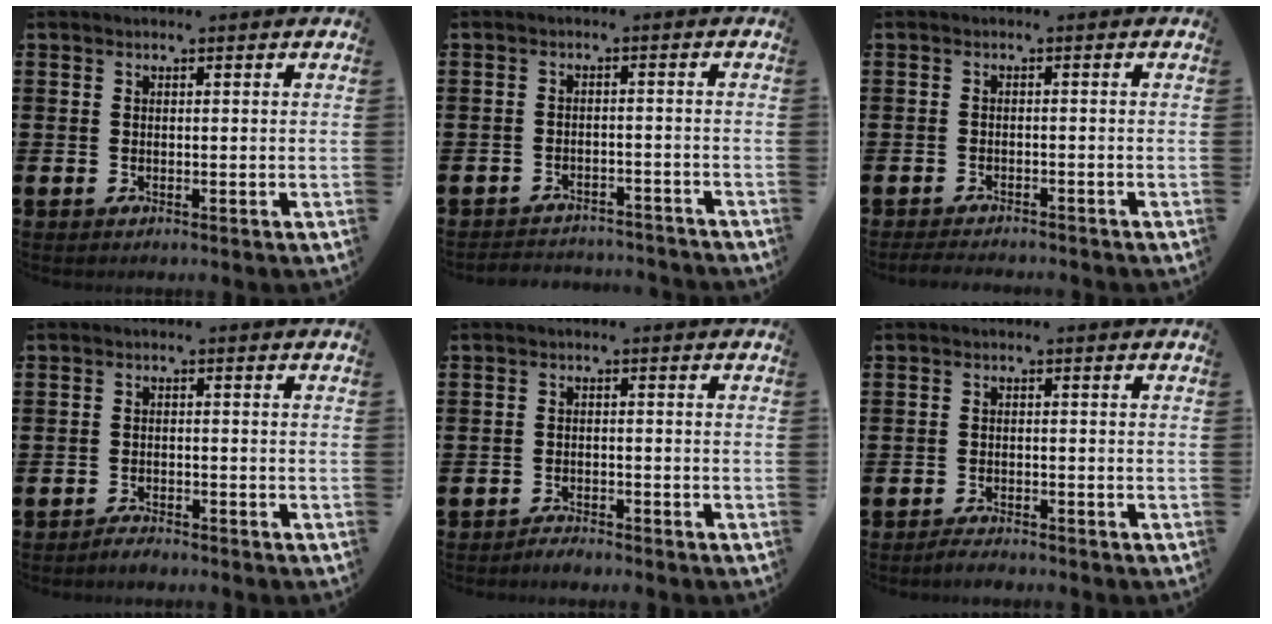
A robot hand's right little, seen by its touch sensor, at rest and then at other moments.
{"total": 2.3, "force": [-2.3, 0.1, -0.3], "torque": [-0.002, 0.003, -0.052]}
{"total": 1.5, "force": [-1.5, 0.1, 0.2], "torque": [-0.006, 0.002, -0.031]}
{"total": 1.5, "force": [-1.5, 0.1, 0.0], "torque": [-0.004, 0.003, -0.030]}
{"total": 1.7, "force": [-1.7, 0.0, -0.1], "torque": [-0.003, 0.004, -0.035]}
{"total": 1.5, "force": [-1.5, 0.0, 0.0], "torque": [-0.004, 0.003, -0.031]}